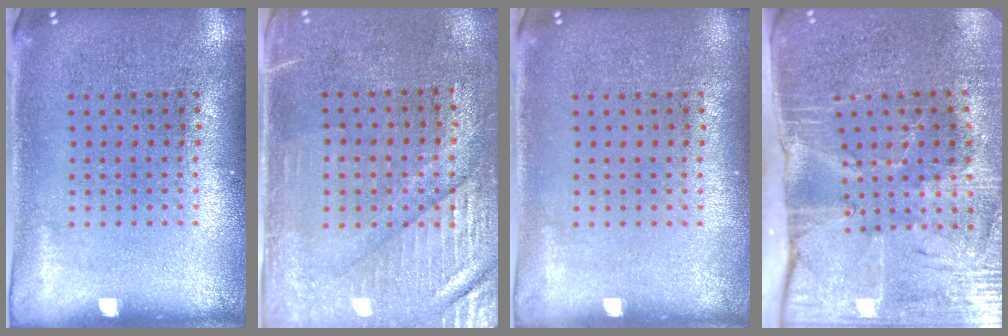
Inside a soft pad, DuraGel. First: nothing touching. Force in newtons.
{"total": 3.5, "press": 3.0, "slide": 1.8}
{"total": 0.0}
{"total": 4.4, "press": 3.7, "slide": 2.4}